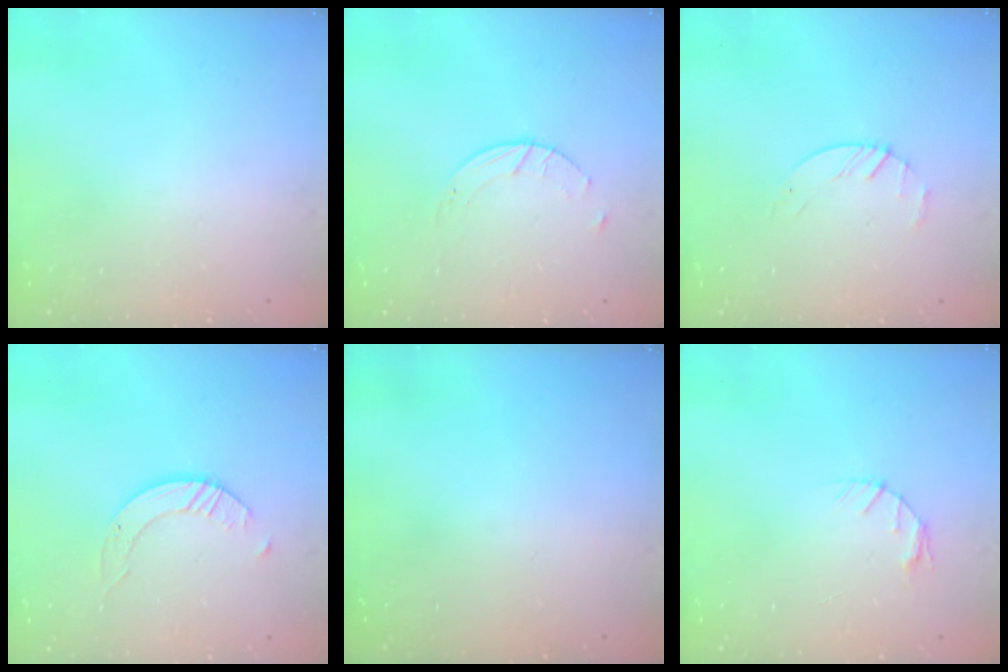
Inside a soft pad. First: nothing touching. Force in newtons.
{"total": 2.0, "press": 2.0, "slide": 0.3}
{"total": 2.2, "press": 2.2, "slide": 0.3}
{"total": 2.9, "press": 2.9, "slide": 0.3}
{"total": 0.0}
{"total": 3.7, "press": 3.7, "slide": 0.5}